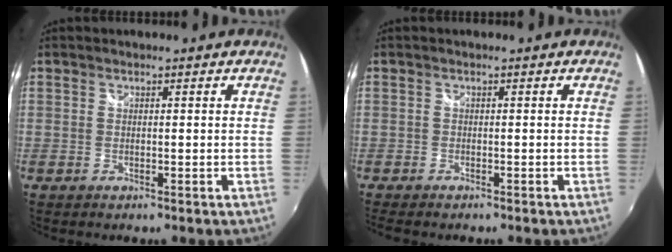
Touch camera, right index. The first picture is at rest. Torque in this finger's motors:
{"motor_torque": [0.05, -0.16, 0.04, 0.01]}